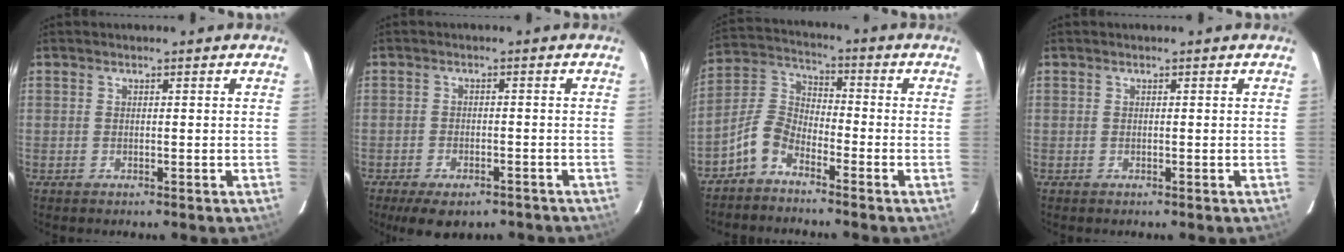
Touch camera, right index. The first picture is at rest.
{"total": 9.3, "force": [-7.0, 3.8, 4.7], "torque": [-0.102, -0.016, -0.096]}
{"total": 8.0, "force": [-5.4, 4.0, 4.2], "torque": [-0.097, 0.025, -0.120]}
{"total": 0.0}